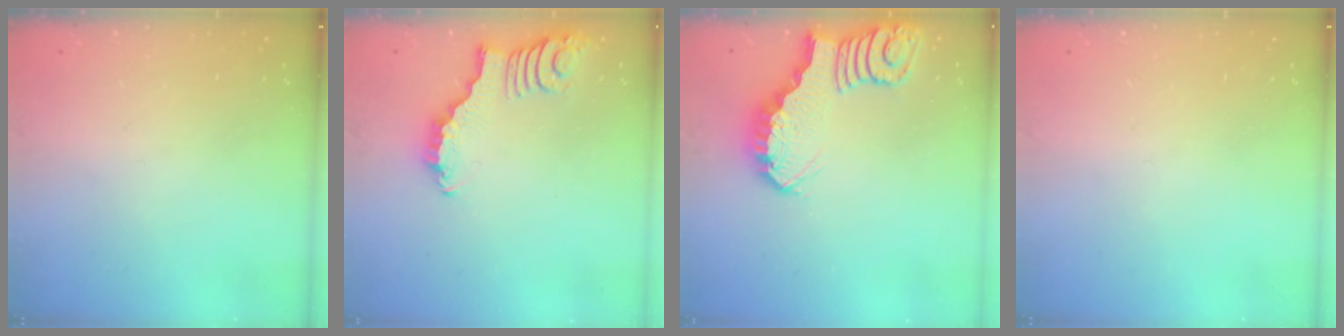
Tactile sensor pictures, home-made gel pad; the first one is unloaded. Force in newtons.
{"total": 2.3, "press": 2.3, "slide": 0.3}
{"total": 2.8, "press": 2.8, "slide": 0.4}
{"total": 0.0}